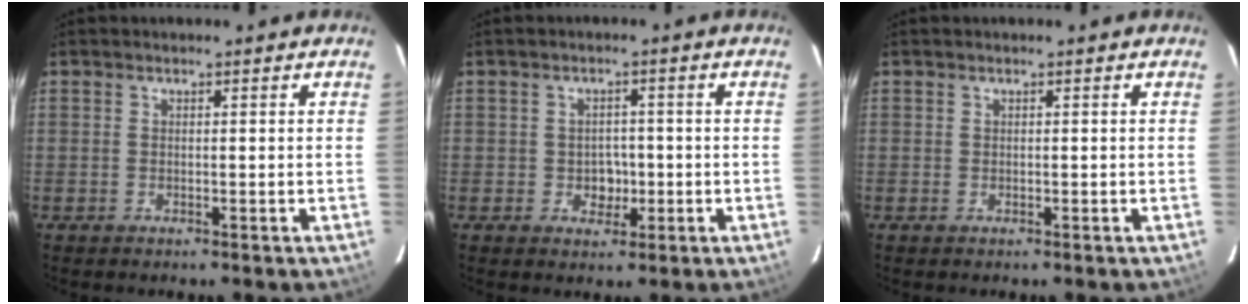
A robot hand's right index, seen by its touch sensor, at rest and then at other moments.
{"total": 3.2, "force": [-0.7, 2.9, 1.2], "torque": [-0.020, 0.011, -0.001]}
{"total": 0.0}